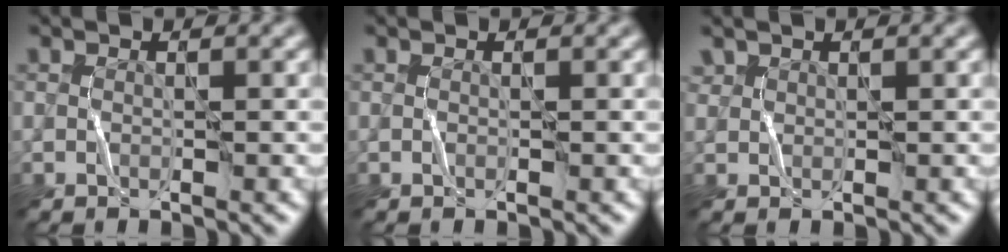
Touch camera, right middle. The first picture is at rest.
{"total": 0.0}
{"total": 0.7, "force": [0.5, 0.0, -0.5], "torque": [0.009, -0.001, 0.011]}